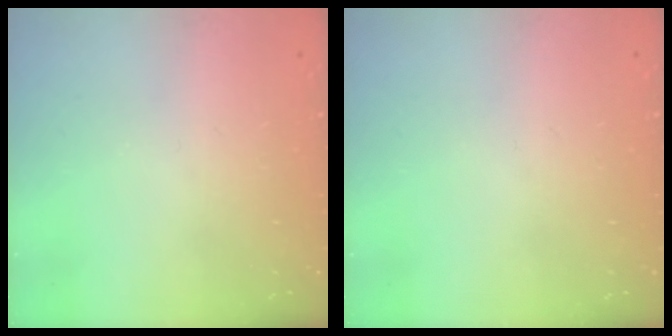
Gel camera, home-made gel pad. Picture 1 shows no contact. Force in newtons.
{"total": 0.0}